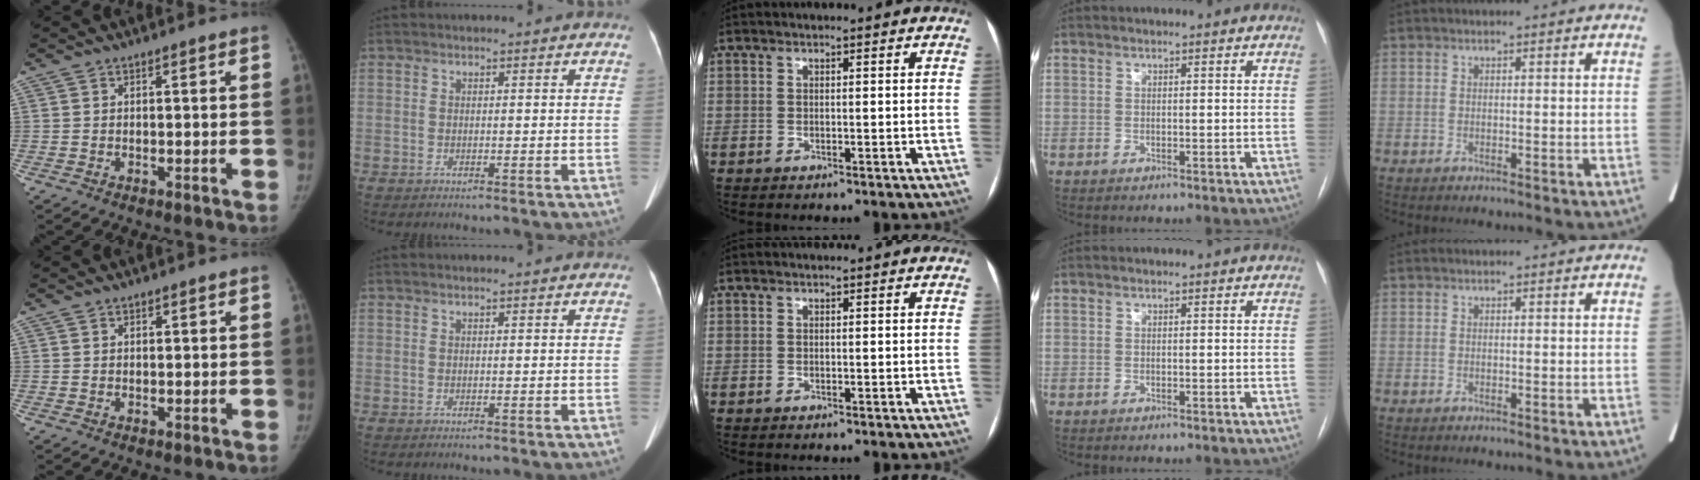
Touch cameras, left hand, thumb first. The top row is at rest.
{"thumb": {"total": 0.8, "force": [0.5, 0.5, 0.3], "torque": [0.001, -0.002, 0.006]}, "index": {"total": 1.3, "force": [1.2, 0.1, 0.7], "torque": [-0.011, 0.017, 0.019]}}